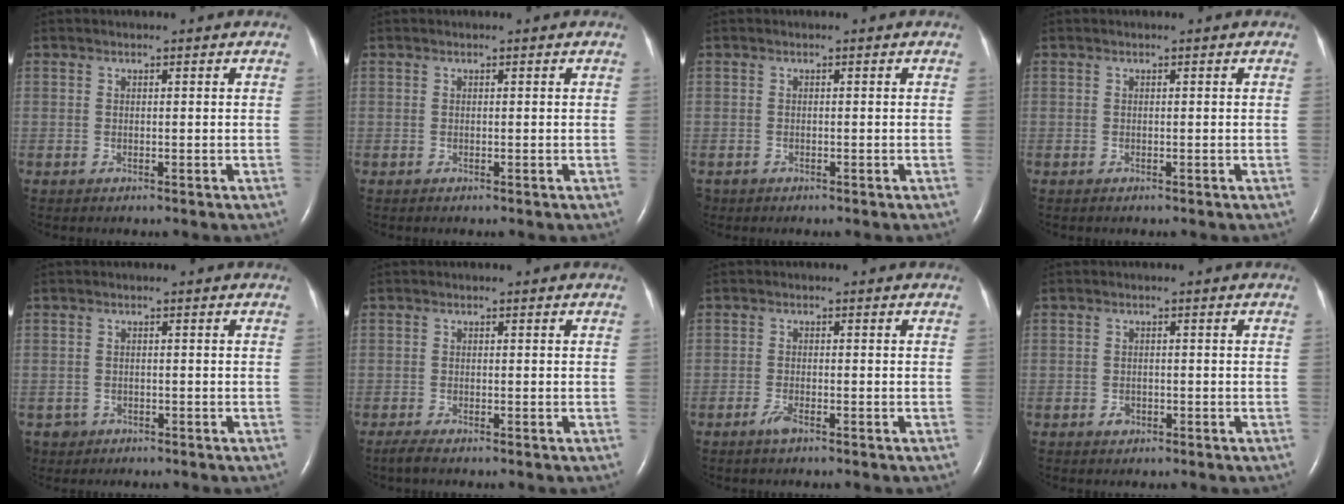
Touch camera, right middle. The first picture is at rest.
{"total": 0.0}
{"total": 0.7, "force": [-0.5, 0.5, 0.0], "torque": [-0.007, 0.002, -0.006]}
{"total": 0.0}
{"total": 2.2, "force": [-1.2, 1.9, -0.1], "torque": [-0.004, 0.007, -0.019]}
{"total": 1.7, "force": [-1.3, 0.1, 1.0], "torque": [-0.031, -0.007, -0.025]}
{"total": 1.7, "force": [-1.2, 0.2, 1.1], "torque": [-0.031, -0.003, -0.024]}
{"total": 1.2, "force": [-0.7, 0.9, 0.5], "torque": [-0.009, 0.003, -0.009]}